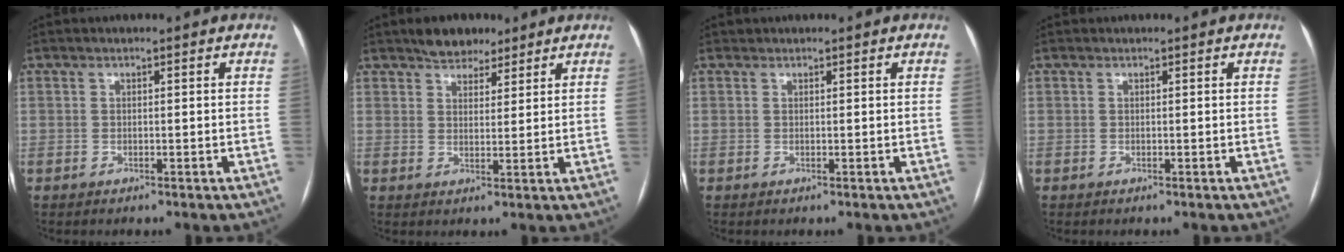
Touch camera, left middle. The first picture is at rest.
{"total": 4.9, "force": [3.9, 2.5, 1.5], "torque": [-0.025, 0.007, 0.067]}
{"total": 0.0}
{"total": 0.0}